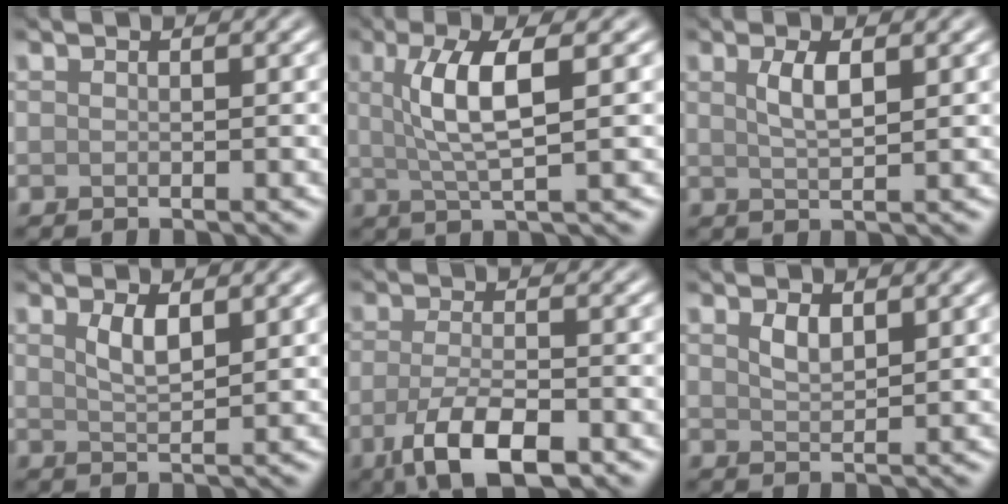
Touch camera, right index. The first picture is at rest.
{"total": 5.5, "force": [1.2, 1.3, 5.2], "torque": [-0.102, 0.006, 0.026]}
{"total": 2.3, "force": [0.9, 0.6, 2.0], "torque": [-0.039, 0.000, 0.018]}
{"total": 2.2, "force": [1.2, 0.6, 1.8], "torque": [-0.034, -0.004, 0.025]}
{"total": 6.0, "force": [-2.8, 2.2, 4.8], "torque": [-0.097, -0.009, -0.053]}
{"total": 1.7, "force": [1.1, 0.7, 1.2], "torque": [-0.025, -0.002, 0.024]}